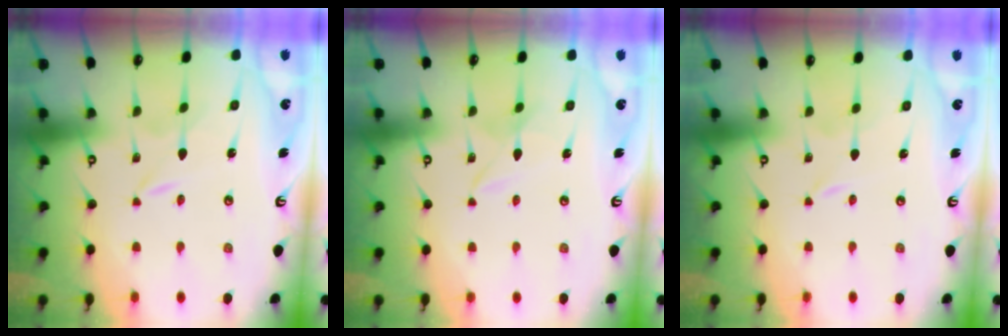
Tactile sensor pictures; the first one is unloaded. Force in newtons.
{"total": 2.6, "press": 2.6, "slide": 0.3}
{"total": 0.0}